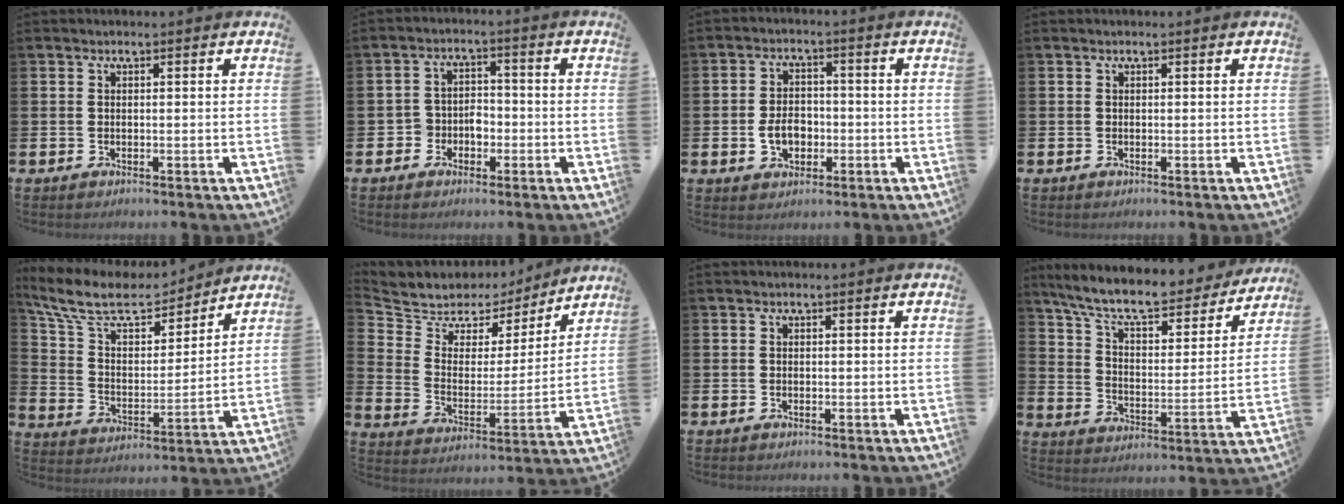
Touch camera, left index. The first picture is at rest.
{"total": 3.5, "force": [-1.9, 2.8, 0.7], "torque": [-0.022, 0.007, -0.044]}
{"total": 4.5, "force": [-1.1, 3.3, 2.8], "torque": [-0.047, 0.003, -0.024]}
{"total": 0.0}
{"total": 10.7, "force": [9.3, 3.5, 4.0], "torque": [-0.119, -0.056, 0.161]}
{"total": 7.1, "force": [6.4, 3.2, 0.3], "torque": [-0.058, -0.050, 0.111]}
{"total": 0.0}
{"total": 9.8, "force": [8.8, 2.2, 3.8], "torque": [-0.109, -0.058, 0.150]}